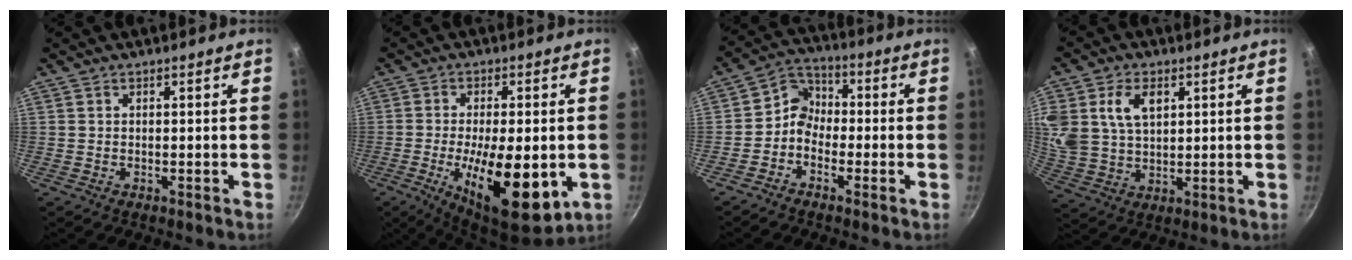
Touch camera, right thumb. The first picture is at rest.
{"total": 16.9, "force": [-4.0, 6.5, 15.1], "torque": [-0.230, 0.002, -0.054]}
{"total": 6.1, "force": [-2.0, 5.1, 2.8], "torque": [-0.022, 0.036, -0.059]}
{"total": 13.3, "force": [4.7, 9.2, 8.4], "torque": [-0.172, -0.002, 0.096]}